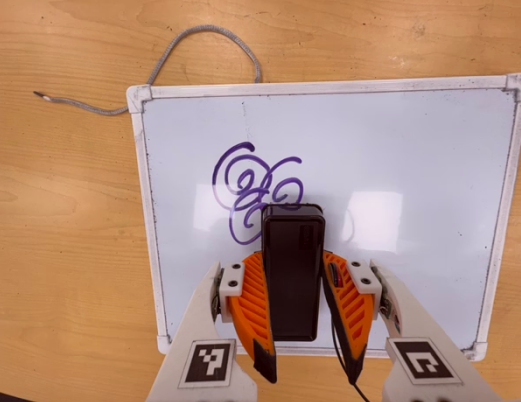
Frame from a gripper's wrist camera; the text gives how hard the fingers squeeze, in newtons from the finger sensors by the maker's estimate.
{"total": 4.6, "left": 3.3, "right": 6.0}